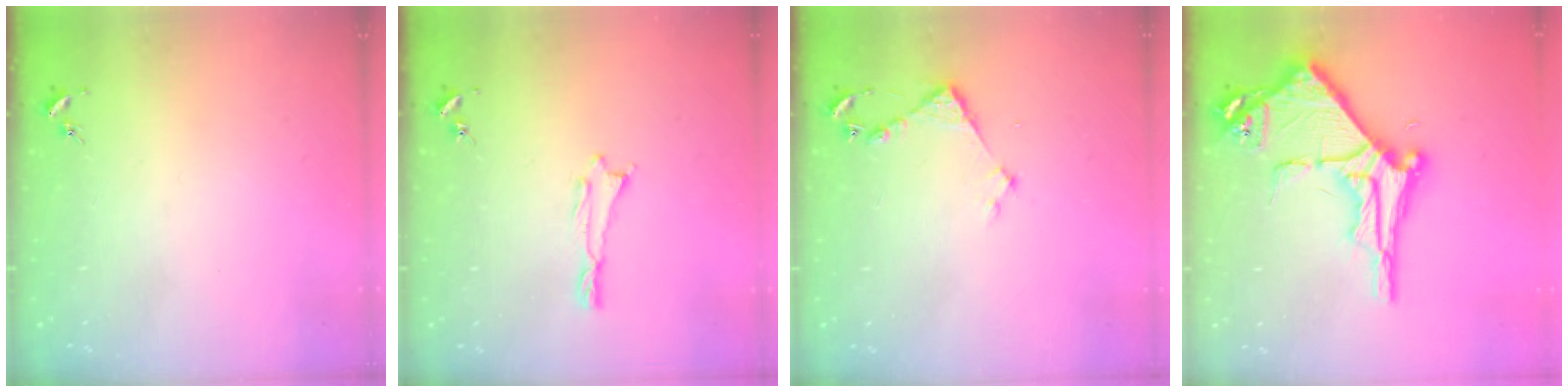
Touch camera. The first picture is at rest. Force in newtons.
{"total": 0.0}
{"total": 3.1, "press": 3.1, "slide": 0.3}
{"total": 8.7, "press": 8.7, "slide": 1.0}